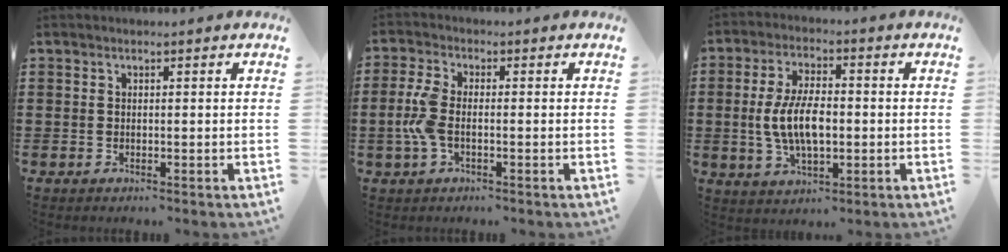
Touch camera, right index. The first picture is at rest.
{"total": 5.2, "force": [-0.9, 2.4, 4.5], "torque": [-0.121, -0.008, -0.027]}
{"total": 8.4, "force": [-0.6, 3.9, 7.5], "torque": [-0.169, -0.004, -0.019]}